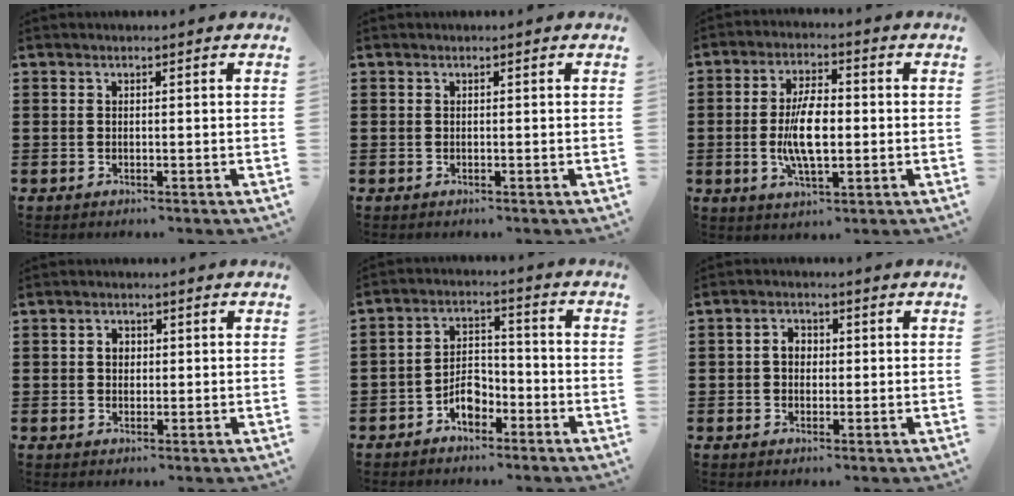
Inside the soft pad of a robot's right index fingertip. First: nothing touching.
{"total": 0.0}
{"total": 8.5, "force": [-0.7, 3.4, 7.7], "torque": [-0.163, -0.003, -0.018]}
{"total": 2.0, "force": [0.3, 1.6, 1.3], "torque": [-0.028, 0.011, 0.003]}
{"total": 5.2, "force": [-3.1, 3.1, 2.9], "torque": [-0.057, 0.010, -0.059]}
{"total": 2.7, "force": [0.0, 2.0, 1.8], "torque": [-0.038, 0.009, -0.002]}